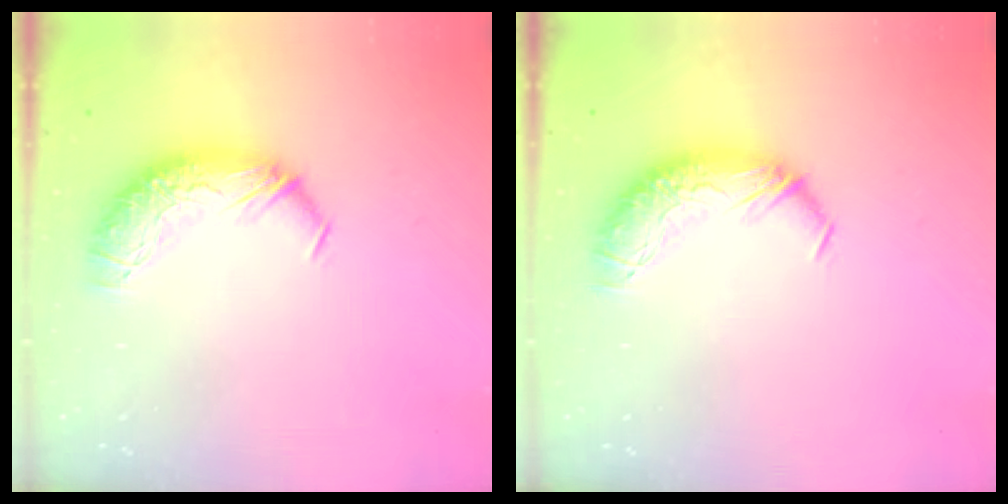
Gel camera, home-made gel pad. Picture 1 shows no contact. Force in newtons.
{"total": 0.0}